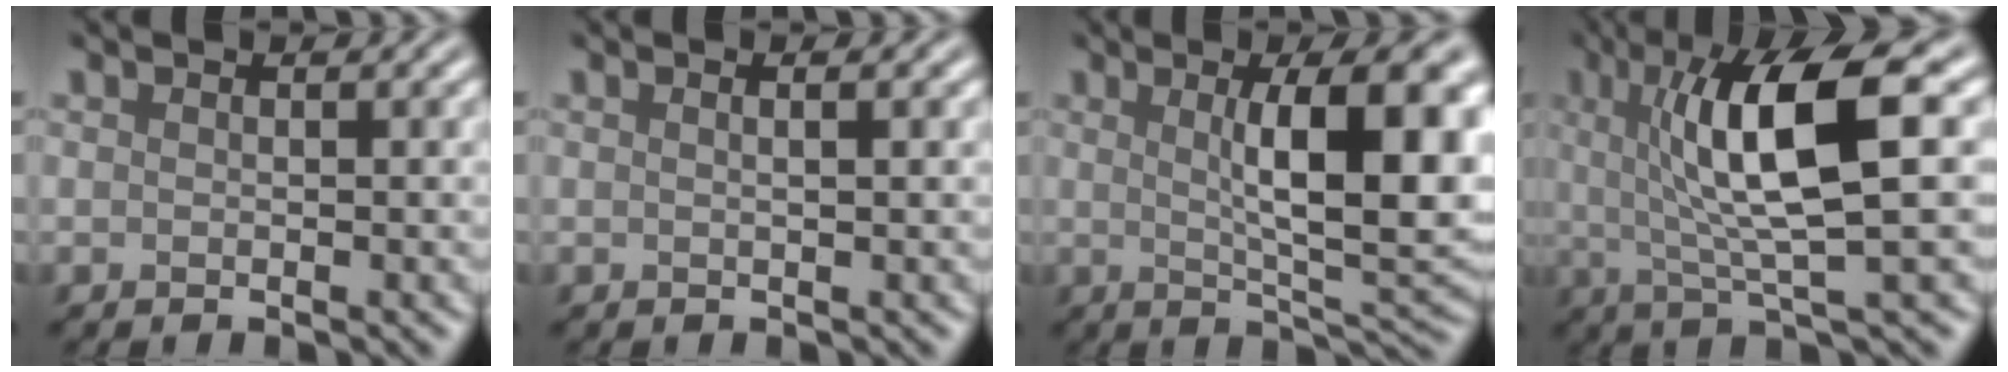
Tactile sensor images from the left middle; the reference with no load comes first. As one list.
[{"total": 1.2, "force": [0.5, 0.4, 1.0], "torque": [-0.008, -0.002, 0.001]}, {"total": 10.5, "force": [2.0, 2.7, 9.9], "torque": [-0.123, 0.000, 0.032]}, {"total": 9.3, "force": [2.0, 1.9, 8.8], "torque": [-0.135, 0.002, 0.034]}]